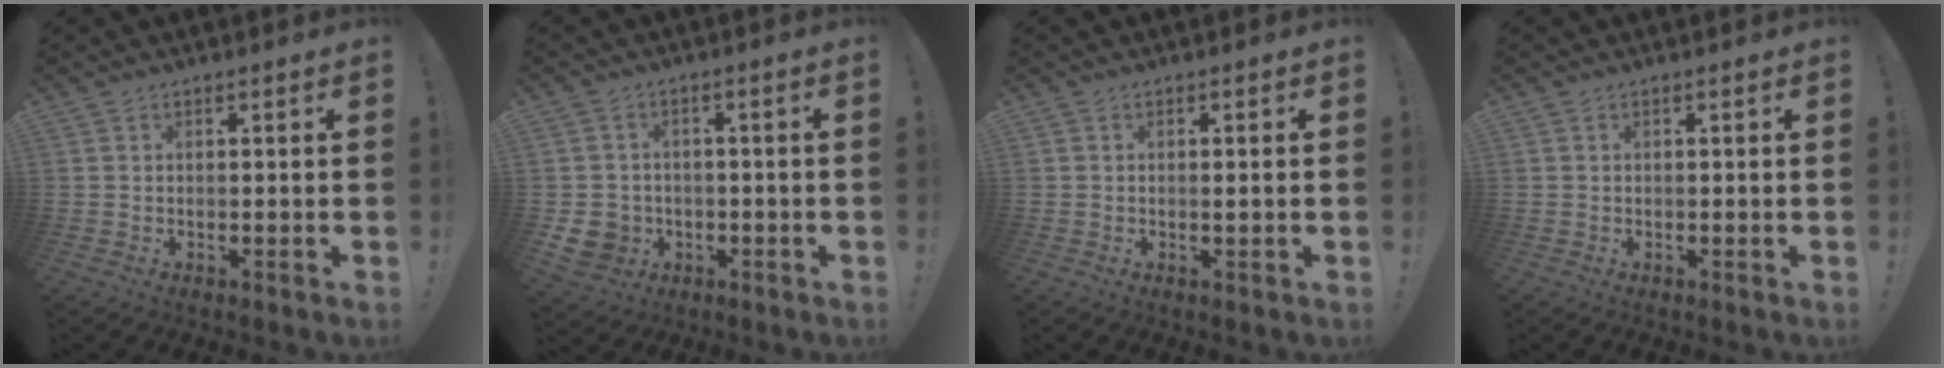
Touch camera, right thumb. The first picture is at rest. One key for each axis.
{"total": 6.6, "fx": -1.7, "fy": 6.1, "fz": 2.0, "tx": -0.043, "ty": 0.011, "tz": -0.030}
{"total": 0.9, "fx": 0.1, "fy": -0.2, "fz": 0.9, "tx": -0.008, "ty": -0.006, "tz": -0.001}
{"total": 0.0}